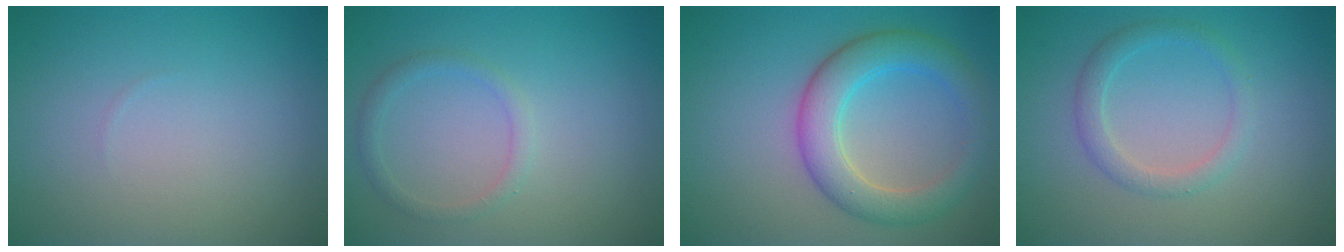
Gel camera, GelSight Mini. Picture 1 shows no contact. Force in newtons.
{"total": 1.4, "press": 1.4, "slide": 0.2}
{"total": 5.3, "press": 5.3, "slide": 0.1}
{"total": 2.1, "press": 2.1, "slide": 0.1}